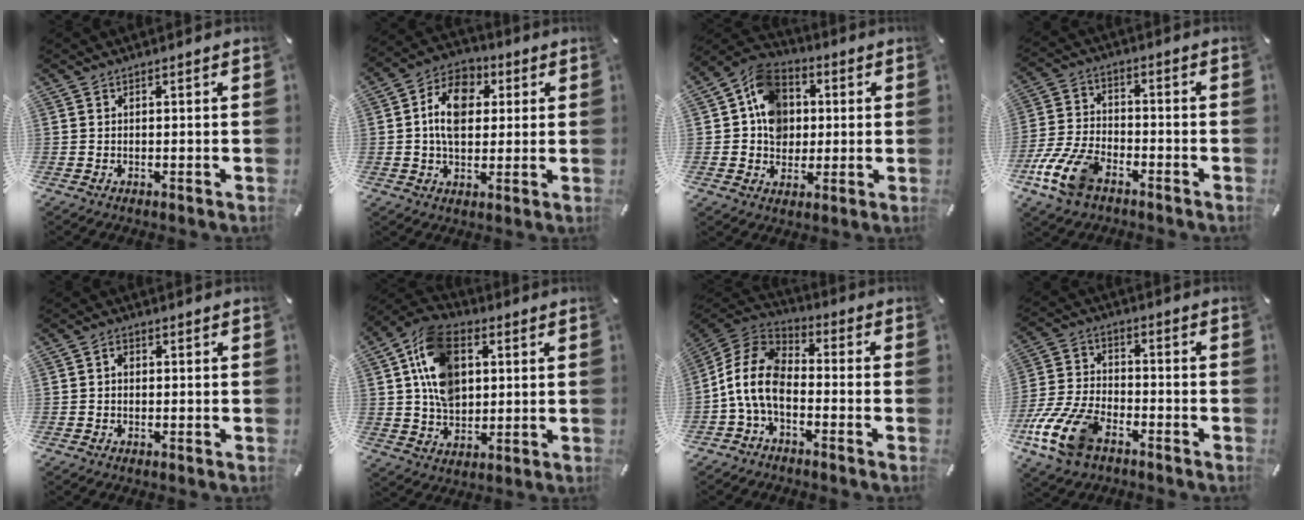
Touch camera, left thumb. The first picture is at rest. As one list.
[{"total": 11.4, "force": [1.4, 8.7, 7.2], "torque": [-0.126, 0.013, 0.025]}, {"total": 12.3, "force": [1.4, 10.7, 5.8], "torque": [-0.112, 0.003, 0.025]}, {"total": 12.0, "force": [-6.8, 6.6, 7.2], "torque": [-0.154, 0.029, -0.127]}, {"total": 1.6, "force": [0.0, 1.3, 0.9], "torque": [-0.019, 0.006, -0.002]}, {"total": 14.7, "force": [3.6, 10.8, 9.3], "torque": [-0.187, 0.005, 0.067]}, {"total": 11.9, "force": [-4.6, 7.5, 8.1], "torque": [-0.181, 0.015, -0.089]}, {"total": 14.9, "force": [-8.1, 8.4, 9.3], "torque": [-0.190, 0.038, -0.144]}]